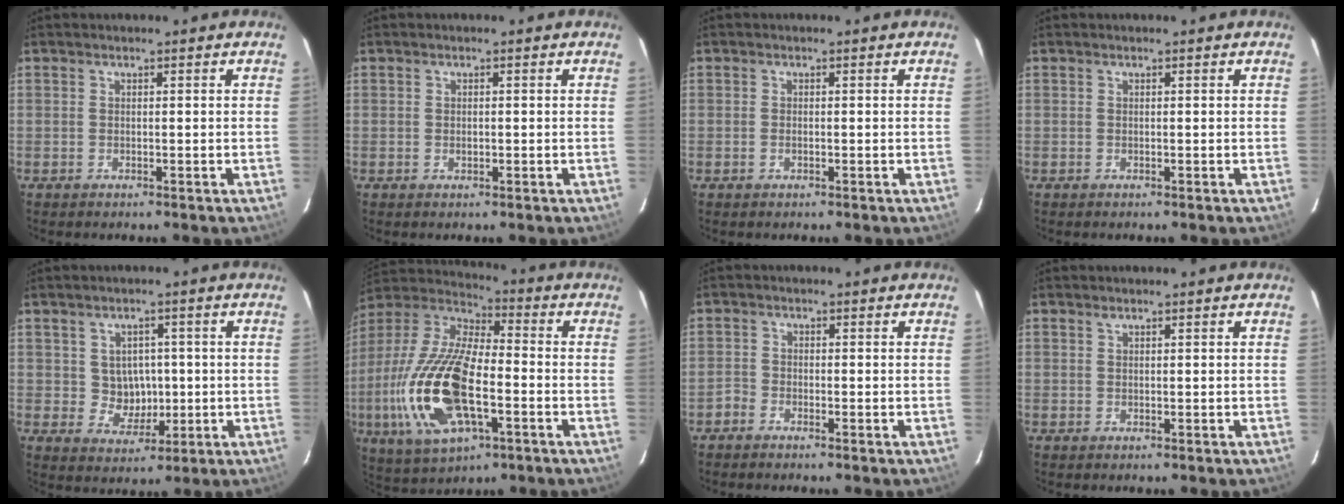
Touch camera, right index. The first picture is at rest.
{"total": 1.0, "force": [-0.1, 0.8, 0.7], "torque": [-0.011, 0.003, -0.001]}
{"total": 0.9, "force": [-0.3, 0.6, 0.6], "torque": [-0.012, 0.001, -0.006]}
{"total": 0.0}
{"total": 5.6, "force": [0.2, 5.2, 1.9], "torque": [-0.038, 0.011, 0.015]}
{"total": 22.3, "force": [-5.7, 9.5, 19.4], "torque": [-0.419, -0.019, -0.105]}
{"total": 1.6, "force": [-1.4, 0.9, 0.1], "torque": [-0.008, 0.003, -0.033]}
{"total": 0.0}